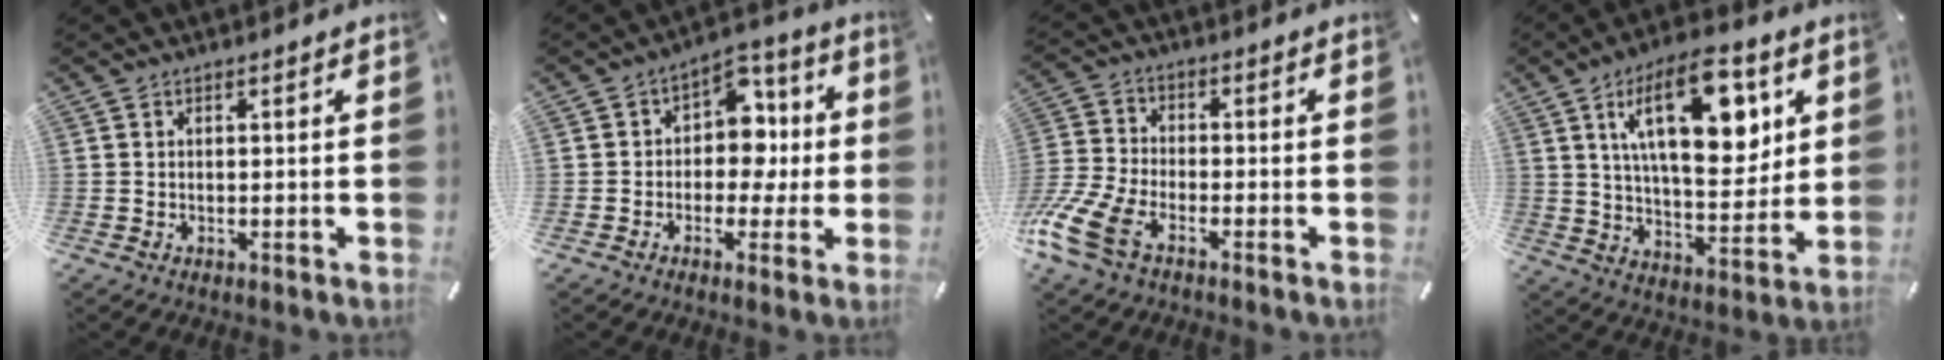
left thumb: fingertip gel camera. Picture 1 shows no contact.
{"total": 9.3, "force": [-0.2, 7.8, 5.1], "torque": [-0.065, 0.001, -0.005]}
{"total": 10.7, "force": [-6.3, 5.5, 6.7], "torque": [-0.169, 0.011, -0.124]}
{"total": 20.8, "force": [8.4, 10.0, 16.2], "torque": [-0.253, -0.024, 0.127]}